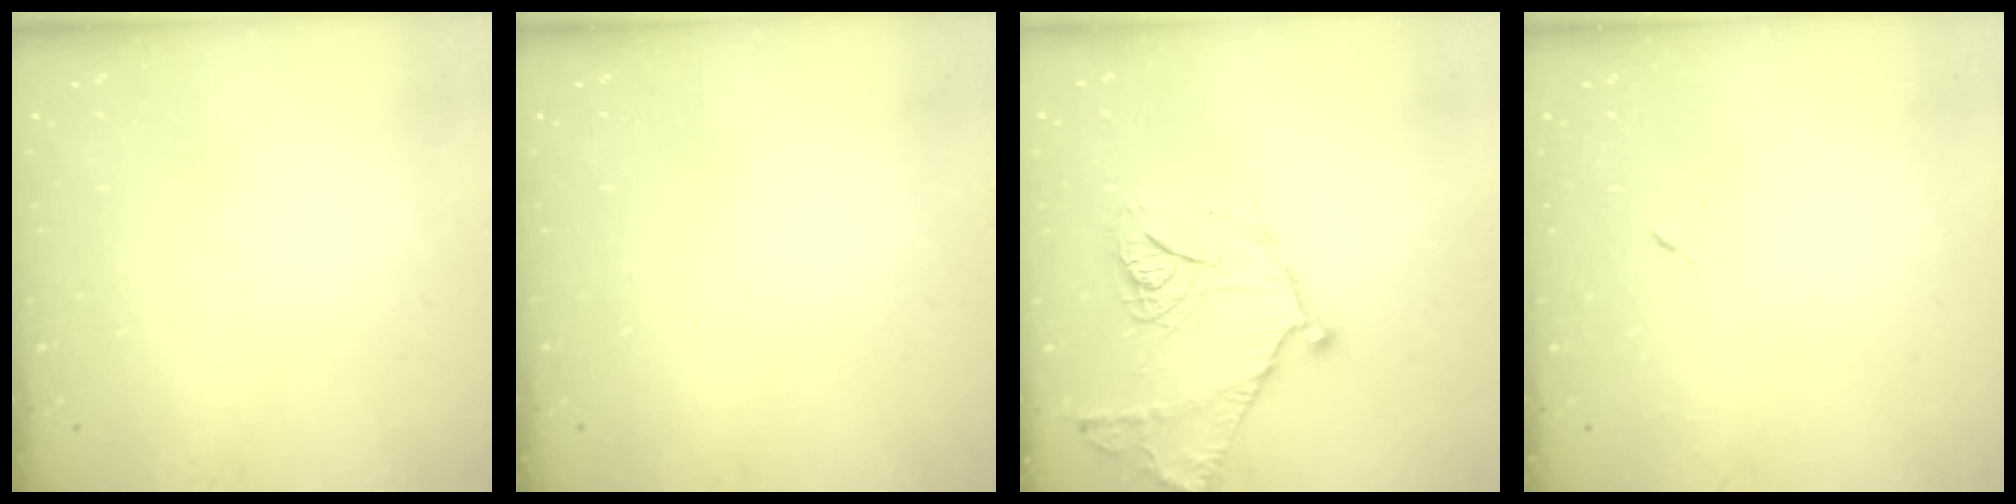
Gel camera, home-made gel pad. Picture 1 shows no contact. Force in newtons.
{"total": 0.0}
{"total": 18.1, "press": 18.0, "slide": 1.6}
{"total": 4.2, "press": 4.1, "slide": 0.7}